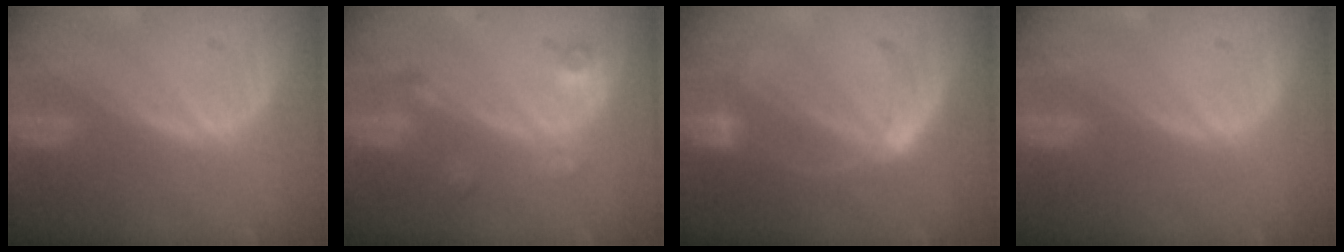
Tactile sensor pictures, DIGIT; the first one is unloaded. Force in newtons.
{"total": 3.6, "press": 3.3, "slide": 1.5}
{"total": 5.7, "press": 5.4, "slide": 1.8}
{"total": 0.0}